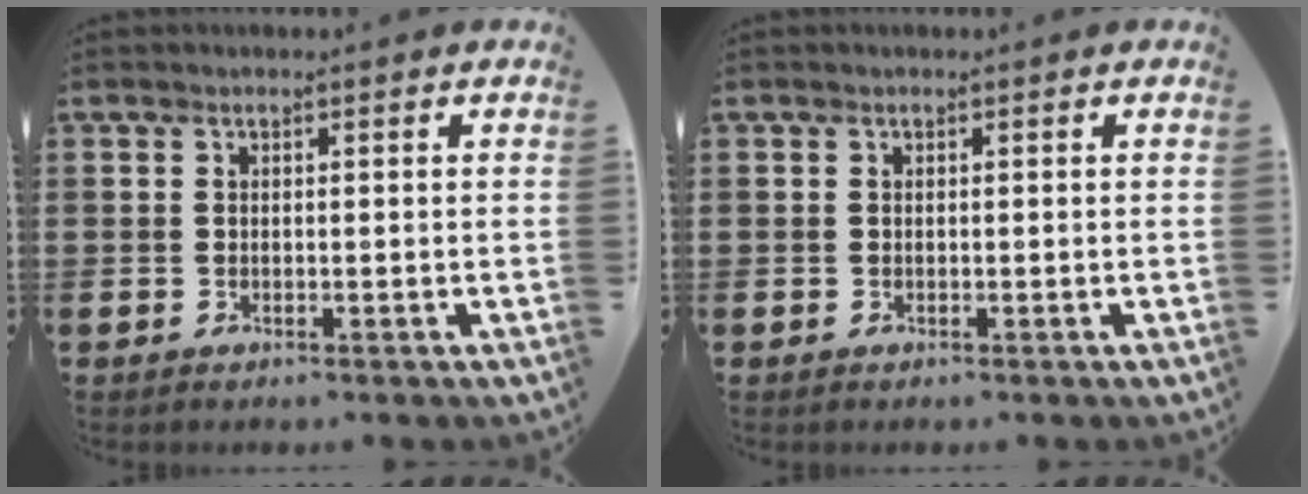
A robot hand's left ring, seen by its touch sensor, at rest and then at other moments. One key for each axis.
{"total": 0.0}